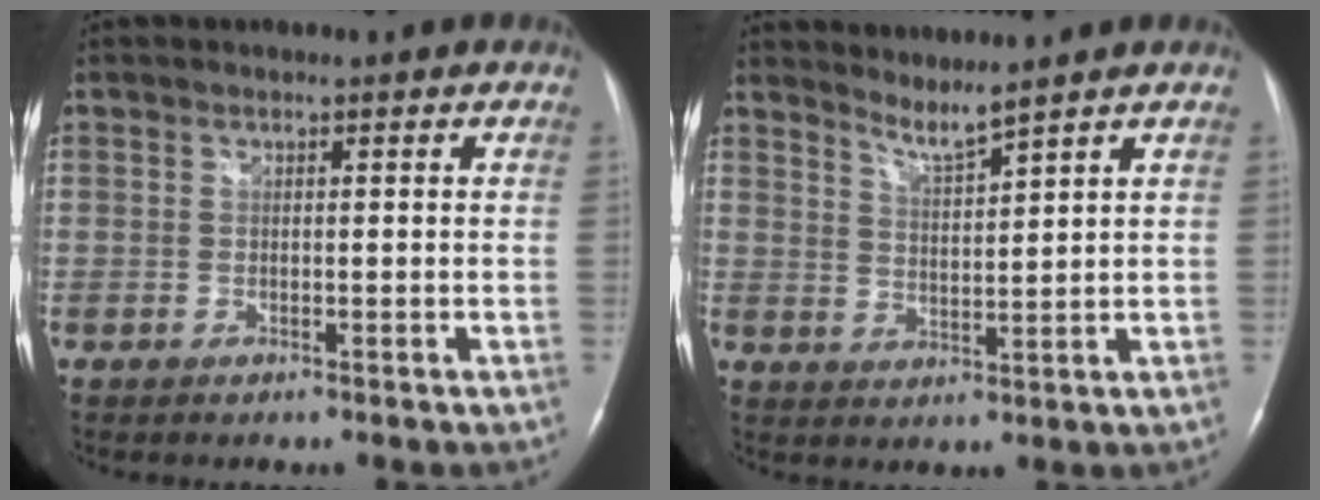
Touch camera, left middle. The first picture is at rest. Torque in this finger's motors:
{"motor_torque": [-0.07, -0.22, -0.08, 0.01]}